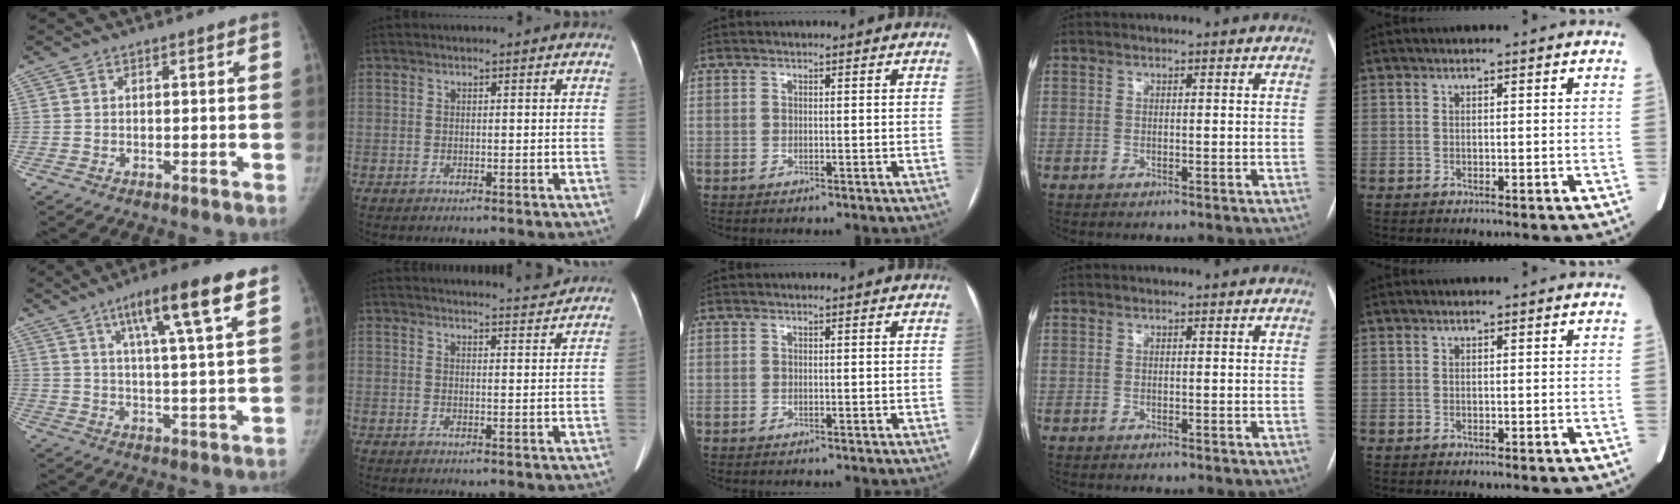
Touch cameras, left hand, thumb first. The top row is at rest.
{"thumb": {"total": 13.6, "force": [7.6, 1.5, 11.2], "torque": [-0.176, -0.023, 0.117]}, "index": {"total": 6.6, "force": [6.5, -0.5, 0.7], "torque": [-0.009, -0.001, 0.077]}}